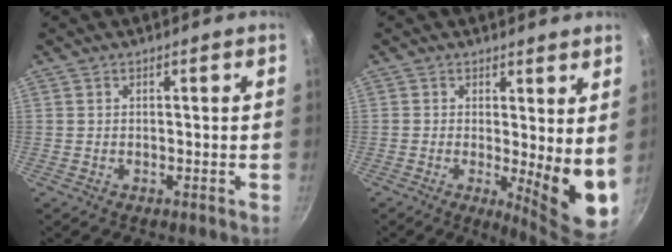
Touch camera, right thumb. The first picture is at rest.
{"total": 9.3, "force": [0.5, 2.7, 8.9], "torque": [-0.113, -0.034, 0.008]}